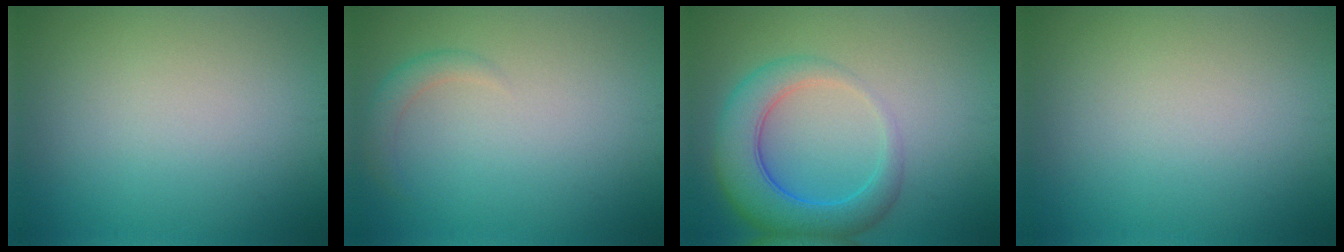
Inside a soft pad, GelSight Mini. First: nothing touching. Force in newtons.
{"total": 1.5, "press": 1.5, "slide": 0.1}
{"total": 6.4, "press": 6.4, "slide": 0.3}
{"total": 0.0}